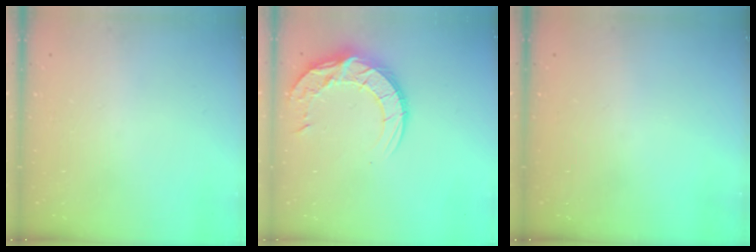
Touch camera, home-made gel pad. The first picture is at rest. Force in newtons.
{"total": 13.7, "press": 13.6, "slide": 1.1}
{"total": 0.0}